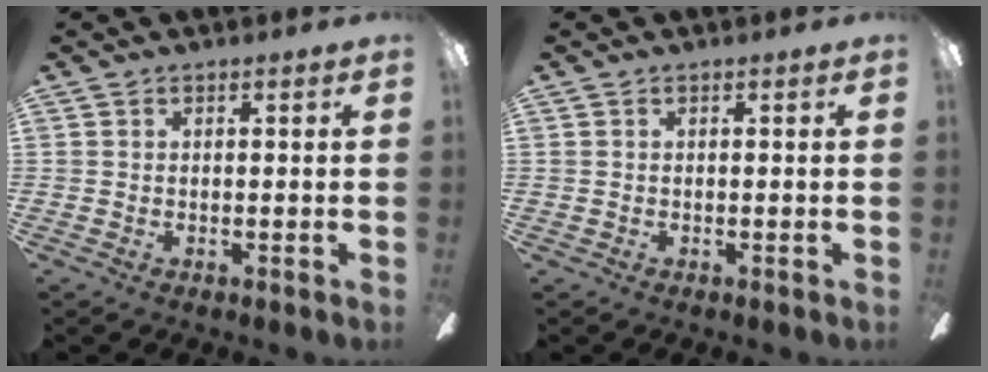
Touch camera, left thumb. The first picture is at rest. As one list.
[{"total": 0.0}]